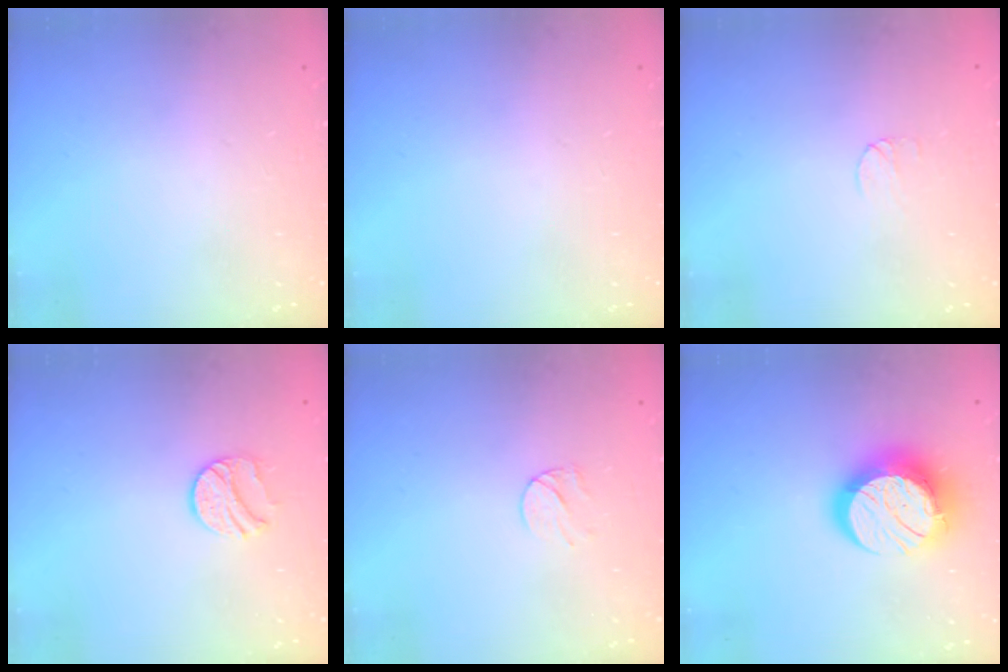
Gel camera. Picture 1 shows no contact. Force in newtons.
{"total": 0.0}
{"total": 4.9, "press": 4.8, "slide": 0.4}
{"total": 8.7, "press": 8.7, "slide": 0.1}
{"total": 6.6, "press": 6.5, "slide": 0.6}
{"total": 15.0, "press": 14.9, "slide": 1.2}